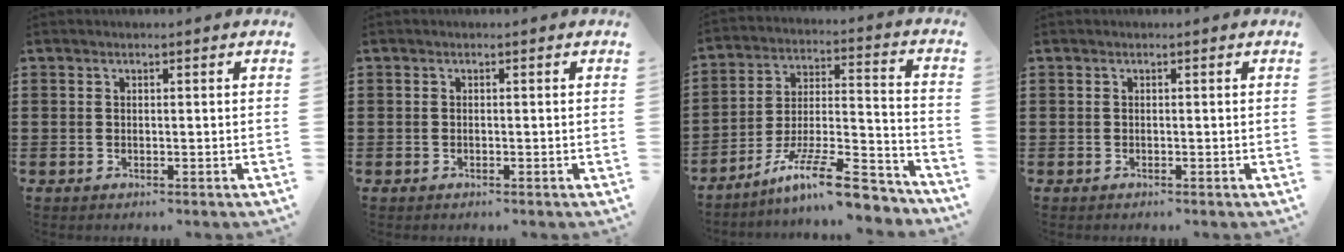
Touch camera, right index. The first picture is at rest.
{"total": 0.0}
{"total": 13.5, "force": [-10.4, 1.9, 8.4], "torque": [-0.125, 0.033, -0.186]}
{"total": 0.0}